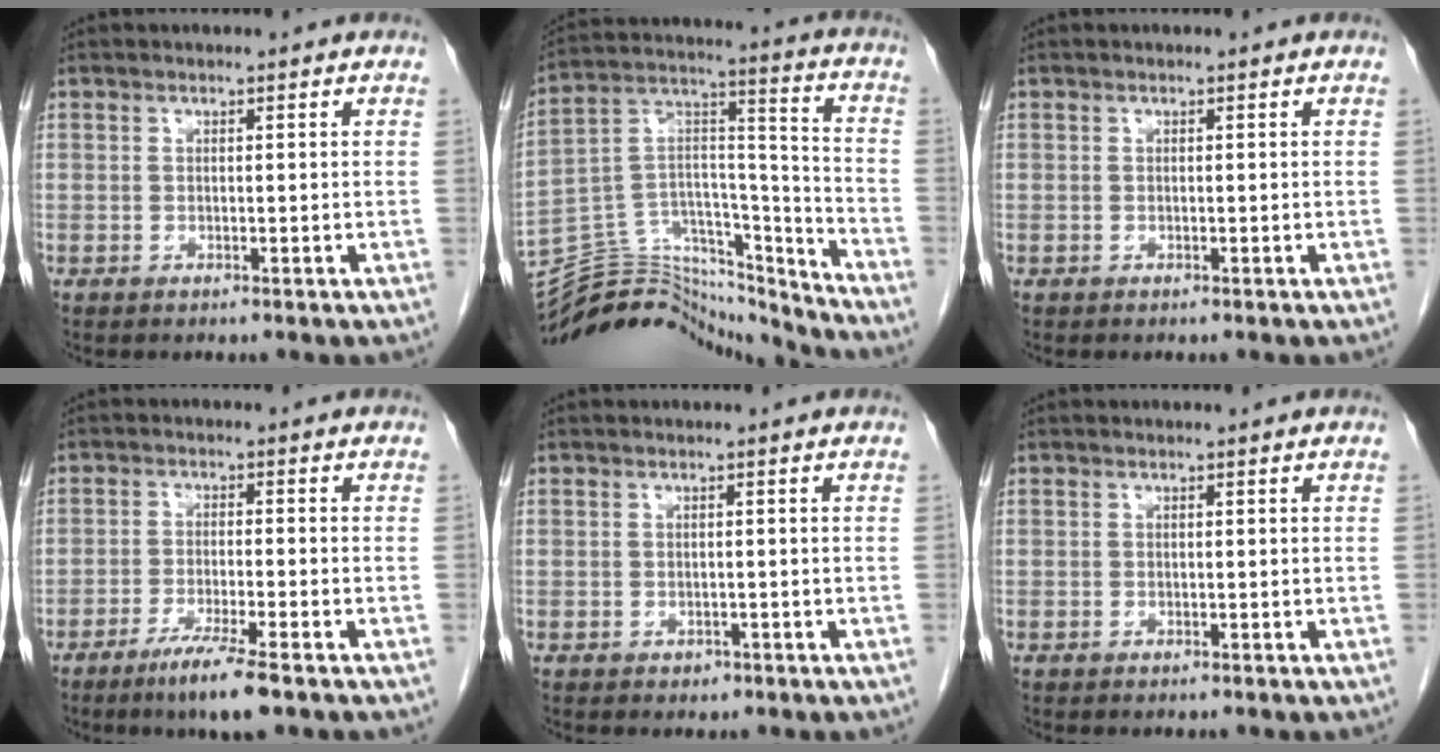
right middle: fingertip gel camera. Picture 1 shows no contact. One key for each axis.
{"total": 20.2, "fx": -19.2, "fy": 5.1, "fz": 3.5, "tx": -0.067, "ty": 0.063, "tz": -0.311}
{"total": 0.0}
{"total": 6.5, "fx": -4.2, "fy": -0.1, "fz": 4.9, "tx": -0.089, "ty": -0.017, "tz": -0.075}
{"total": 0.9, "fx": -0.5, "fy": 0.7, "fz": 0.3, "tx": -0.005, "ty": 0.002, "tz": -0.004}
{"total": 0.0}